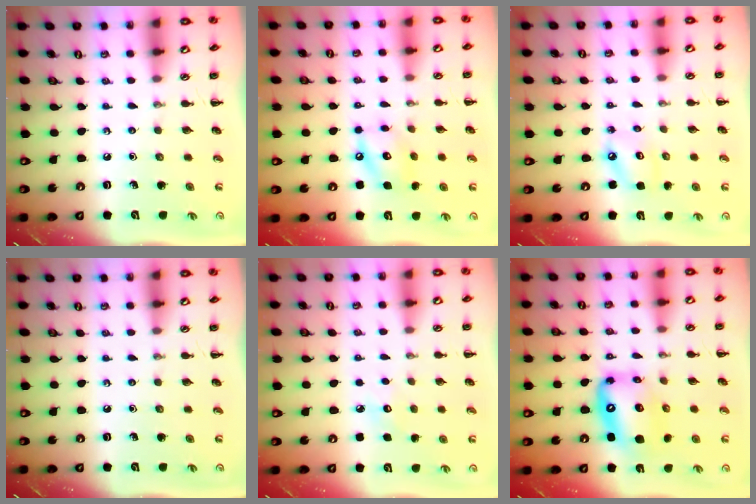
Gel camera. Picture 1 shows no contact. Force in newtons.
{"total": 10.6, "press": 10.5, "slide": 1.5}
{"total": 5.5, "press": 5.4, "slide": 0.7}
{"total": 0.0}
{"total": 6.4, "press": 6.2, "slide": 1.8}
{"total": 12.5, "press": 11.9, "slide": 3.7}